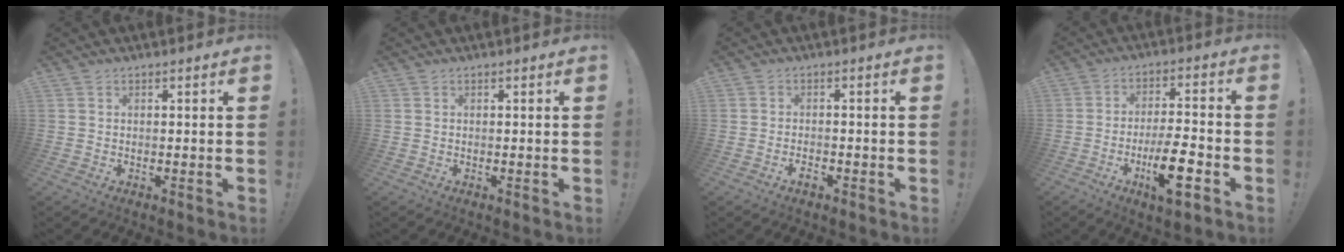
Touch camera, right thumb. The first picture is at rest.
{"total": 0.0}
{"total": 2.2, "force": [-1.9, 0.6, 0.9], "torque": [-0.016, 0.009, -0.031]}
{"total": 12.3, "force": [-5.5, 3.8, 10.3], "torque": [-0.181, 0.017, -0.093]}